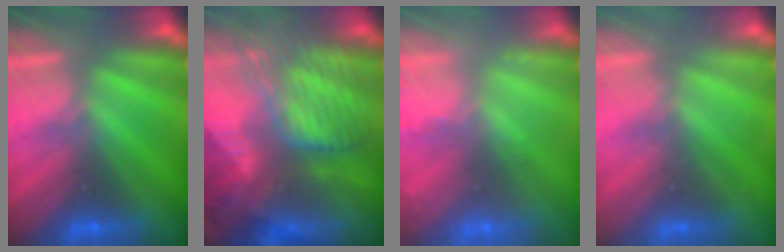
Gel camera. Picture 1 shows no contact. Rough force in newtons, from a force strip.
{"total": 7.5}
{"total": 9.0}
{"total": 2.3}